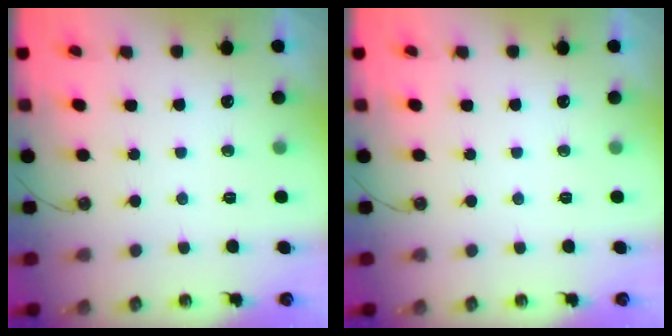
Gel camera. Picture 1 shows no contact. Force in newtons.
{"total": 0.0}